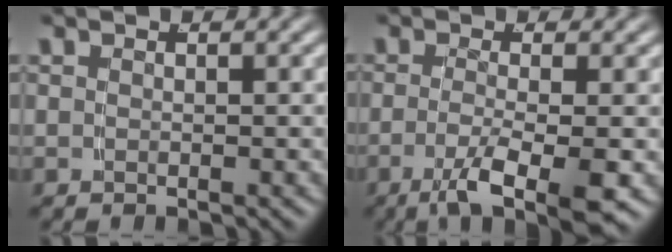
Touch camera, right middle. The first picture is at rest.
{"total": 6.4, "force": [-4.3, 0.9, 4.6], "torque": [-0.082, -0.037, -0.052]}